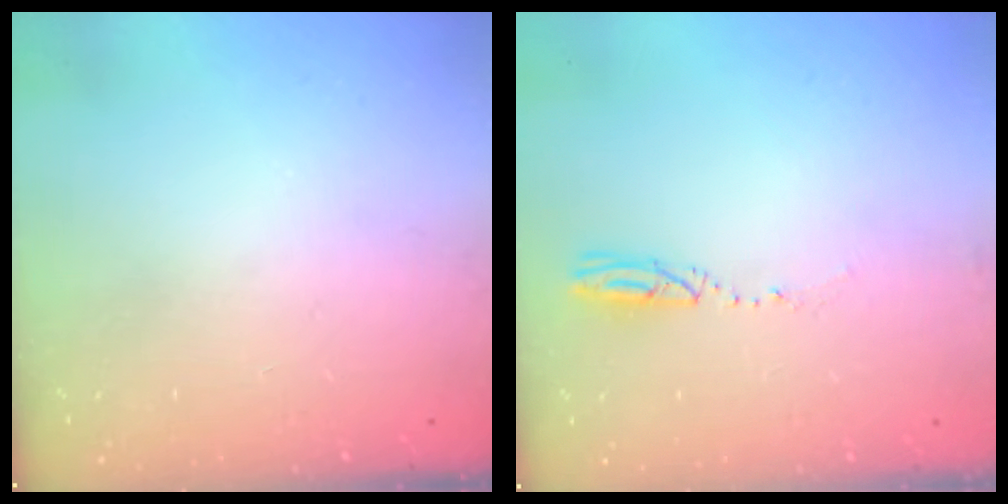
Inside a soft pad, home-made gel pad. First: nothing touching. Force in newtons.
{"total": 3.4, "press": 3.3, "slide": 0.8}